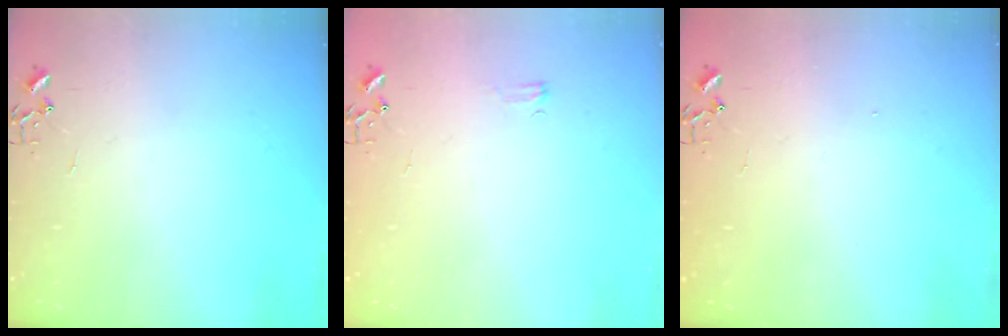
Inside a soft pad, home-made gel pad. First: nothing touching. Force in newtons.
{"total": 3.9, "press": 3.8, "slide": 0.5}
{"total": 1.4, "press": 1.4, "slide": 0.3}